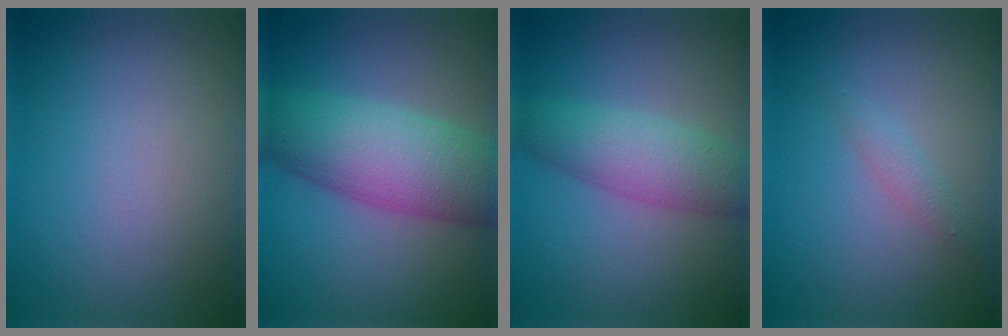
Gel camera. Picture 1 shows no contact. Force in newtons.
{"total": 8.4, "press": 8.4, "slide": 0.1}
{"total": 4.7, "press": 4.7, "slide": 0.1}
{"total": 1.0, "press": 1.0, "slide": 0.0}